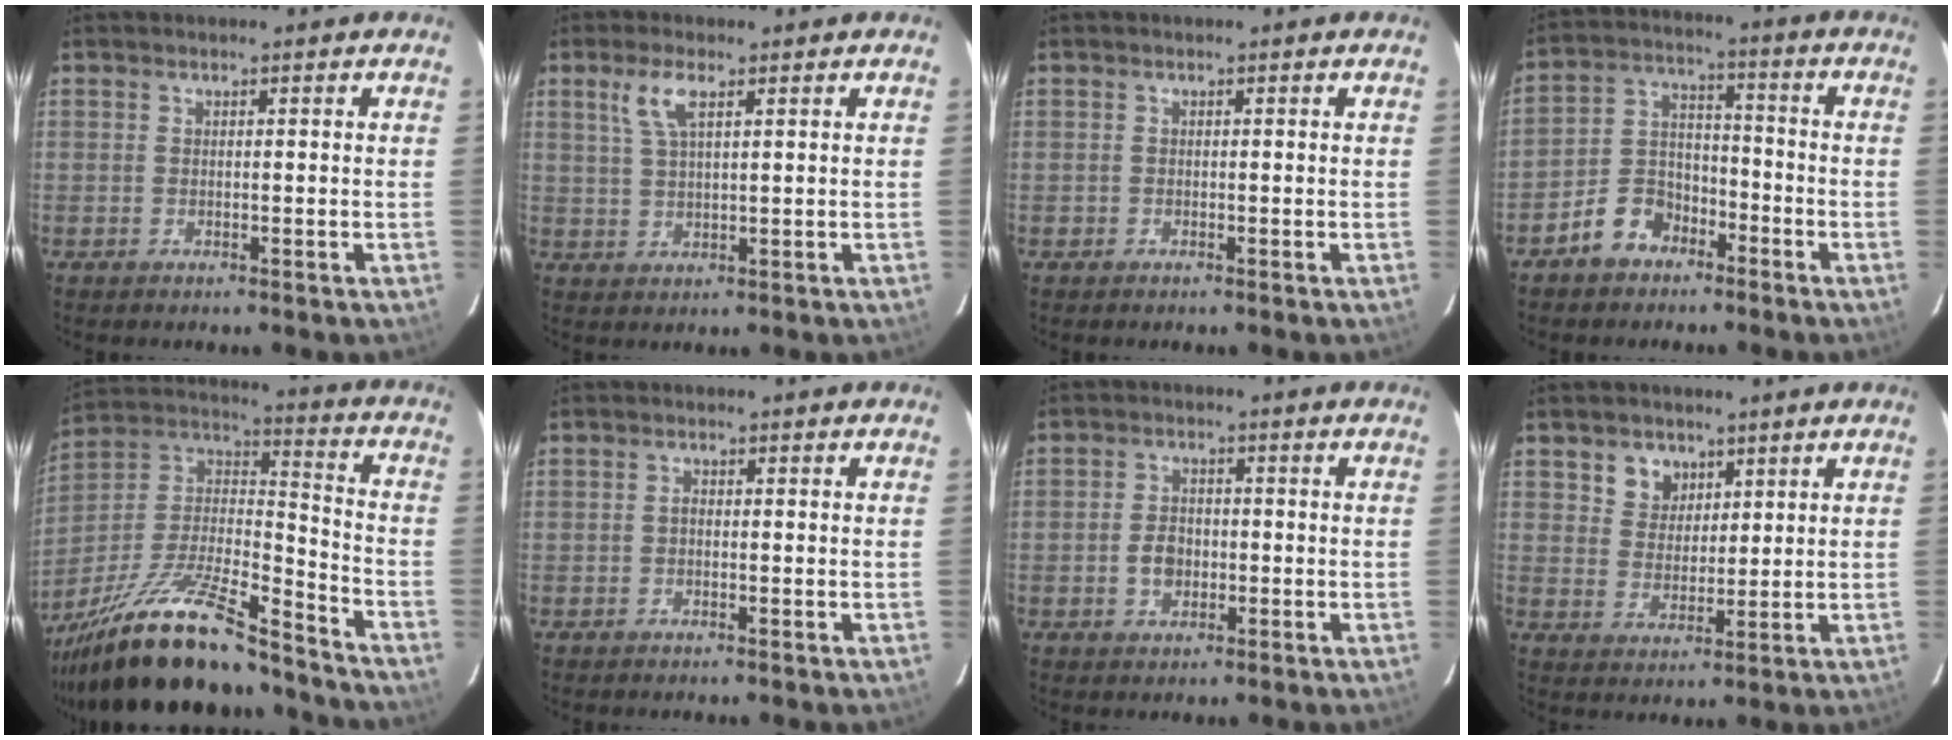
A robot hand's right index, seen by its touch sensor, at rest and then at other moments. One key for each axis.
{"total": 4.9, "fx": 2.4, "fy": 1.6, "fz": 4.0, "tx": -0.081, "ty": 0.006, "tz": 0.051}
{"total": 0.7, "fx": -0.4, "fy": 0.6, "fz": -0.1, "tx": 0.000, "ty": 0.003, "tz": -0.006}
{"total": 8.4, "fx": -5.6, "fy": 5.4, "fz": 3.2, "tx": -0.072, "ty": 0.028, "tz": -0.095}
{"total": 26.0, "fx": -20.2, "fy": 6.1, "fz": 15.1, "tx": -0.292, "ty": -0.017, "tz": -0.329}
{"total": 0.7, "fx": -0.3, "fy": 0.5, "fz": 0.4, "tx": -0.005, "ty": 0.004, "tz": -0.007}
{"total": 4.2, "fx": -1.0, "fy": 3.2, "fz": 2.5, "tx": -0.049, "ty": 0.006, "tz": -0.014}
{"total": 5.5, "fx": 3.0, "fy": 4.4, "fz": 1.4, "tx": -0.018, "ty": 0.012, "tz": 0.060}